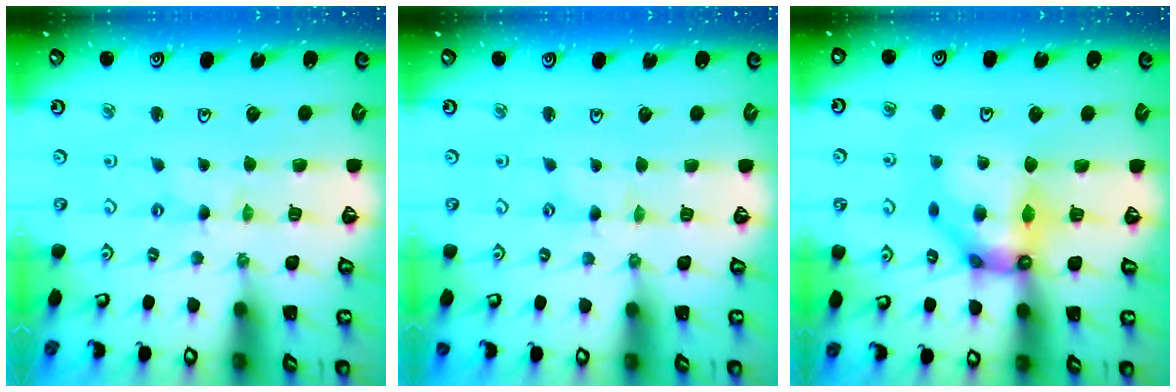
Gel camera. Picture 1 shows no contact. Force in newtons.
{"total": 1.1, "press": 1.1, "slide": 0.1}
{"total": 11.8, "press": 11.7, "slide": 1.3}